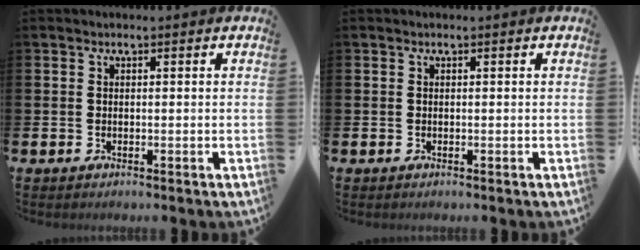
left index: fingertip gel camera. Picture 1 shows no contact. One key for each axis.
{"total": 0.0}